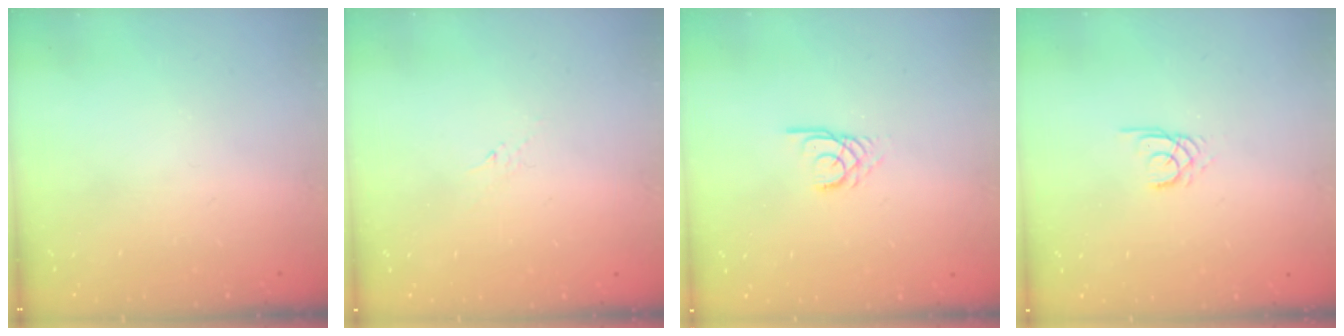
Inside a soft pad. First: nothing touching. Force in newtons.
{"total": 2.8, "press": 2.7, "slide": 0.6}
{"total": 2.2, "press": 2.2, "slide": 0.2}
{"total": 2.4, "press": 2.4, "slide": 0.1}